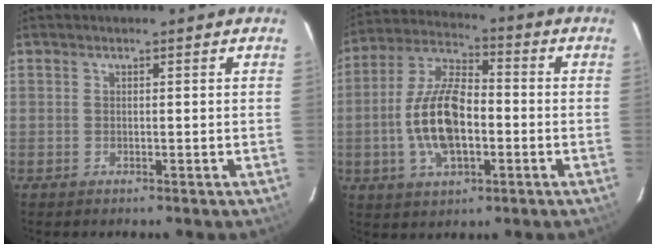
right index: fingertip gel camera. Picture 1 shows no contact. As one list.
[{"total": 13.6, "force": [-2.6, 6.3, 11.8], "torque": [-0.243, 0.008, -0.046]}]